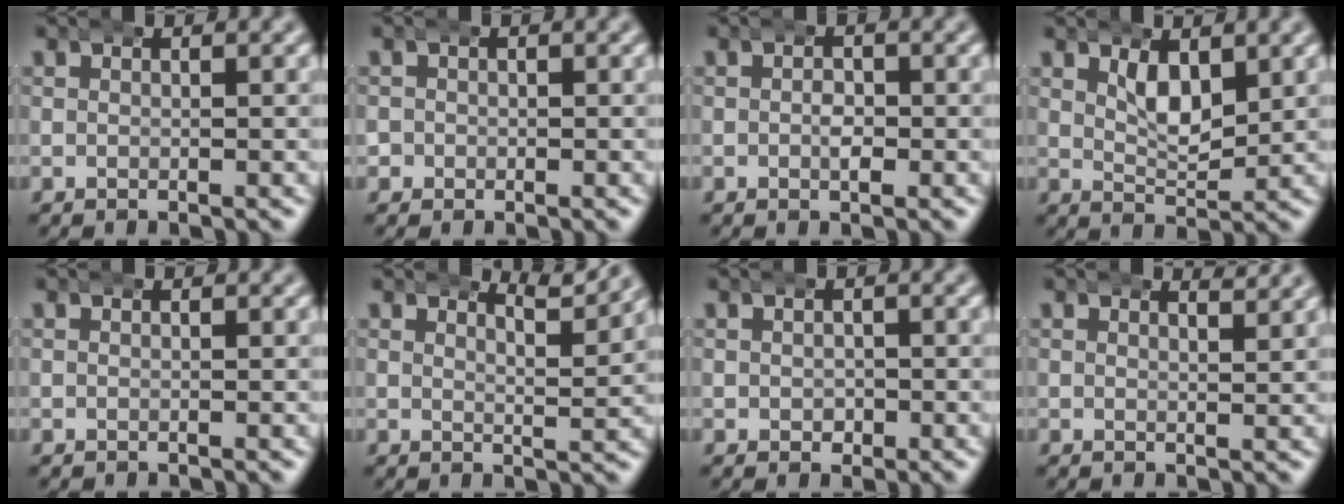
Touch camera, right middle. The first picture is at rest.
{"total": 2.3, "force": [-0.2, 2.3, 0.2], "torque": [-0.016, -0.001, -0.011]}
{"total": 1.2, "force": [-0.2, 0.9, 0.8], "torque": [-0.013, -0.001, -0.007]}
{"total": 2.7, "force": [1.5, 1.1, 2.0], "torque": [-0.031, -0.015, 0.027]}
{"total": 0.0}
{"total": 3.1, "force": [2.8, 0.1, 1.3], "torque": [-0.014, -0.014, 0.045]}
{"total": 1.0, "force": [-0.2, 1.0, 0.2], "torque": [-0.001, 0.000, -0.006]}
{"total": 1.6, "force": [1.5, 0.0, 0.4], "torque": [-0.004, -0.007, 0.024]}